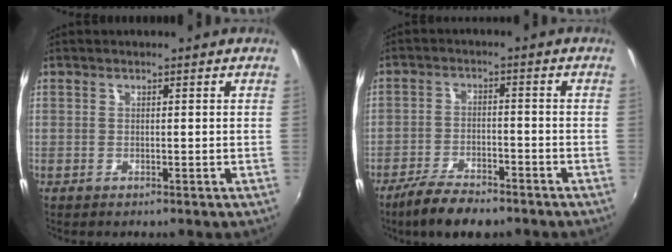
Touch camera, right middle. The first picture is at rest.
{"total": 8.7, "force": [-6.9, 2.6, 4.7], "torque": [-0.113, -0.016, -0.122]}